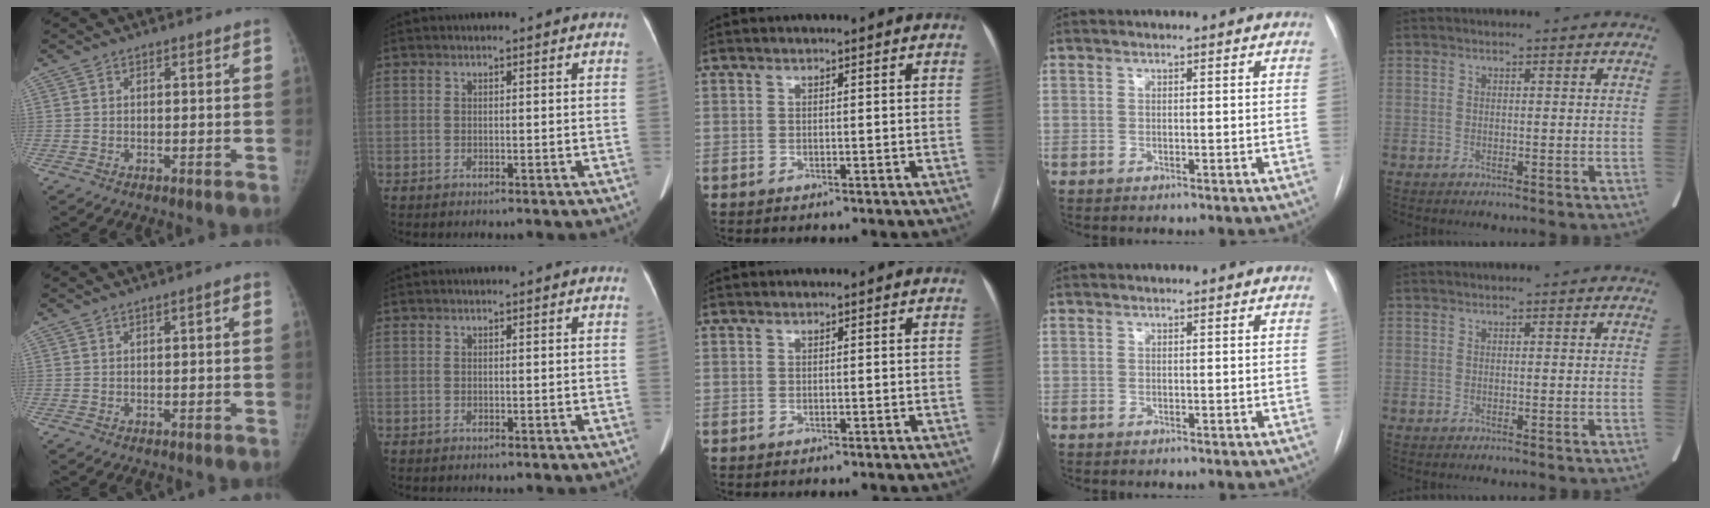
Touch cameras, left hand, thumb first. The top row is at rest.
{"thumb": {"total": 1.3, "force": [0.0, 0.3, 1.3], "torque": [-0.013, 0.007, -0.004]}}